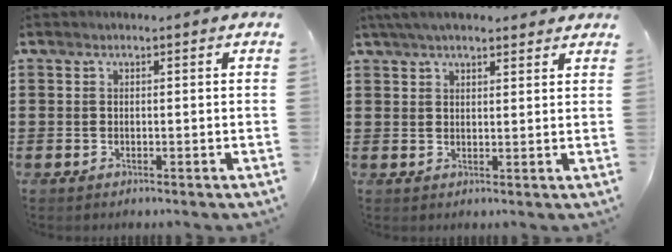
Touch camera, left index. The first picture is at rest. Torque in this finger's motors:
{"motor_torque": [0.54, -0.92, 0.81, 0.20]}